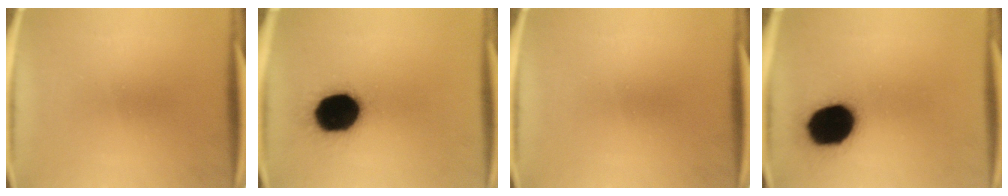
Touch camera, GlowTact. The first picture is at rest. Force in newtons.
{"total": 19.6}
{"total": 0.0}
{"total": 19.1}